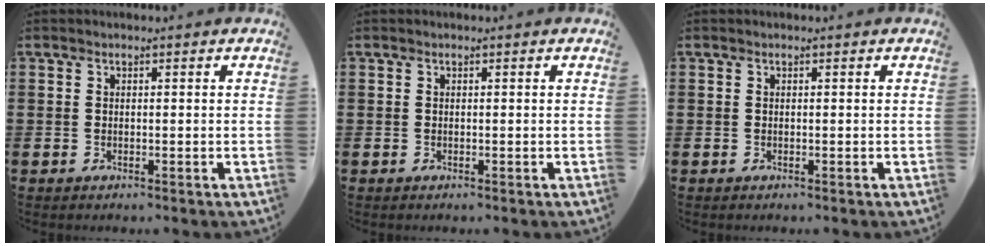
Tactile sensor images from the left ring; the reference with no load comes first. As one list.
[{"total": 0.0}, {"total": 0.0}]